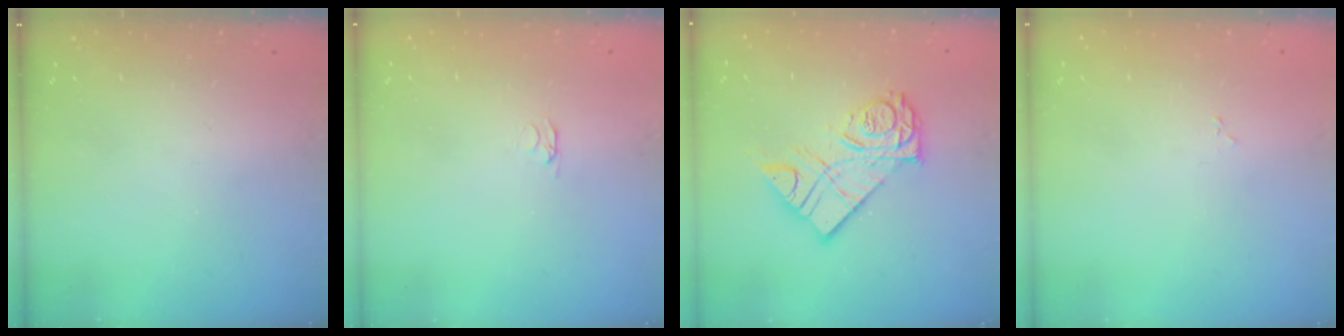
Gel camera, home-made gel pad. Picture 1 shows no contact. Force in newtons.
{"total": 2.1, "press": 2.0, "slide": 0.3}
{"total": 15.7, "press": 15.6, "slide": 1.2}
{"total": 1.9, "press": 1.9, "slide": 0.3}